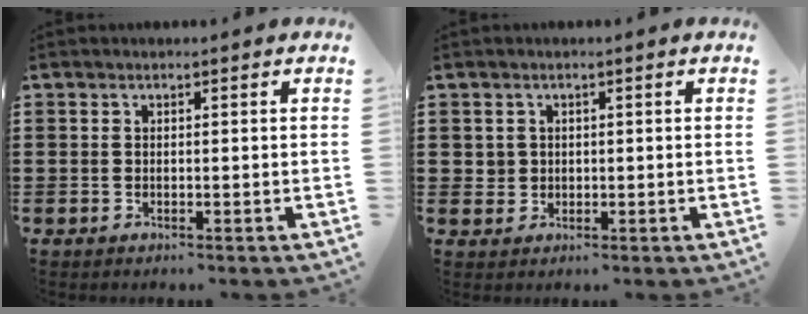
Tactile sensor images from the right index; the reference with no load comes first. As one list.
[{"total": 1.6, "force": [0.3, 1.6, 0.2], "torque": [-0.010, 0.010, 0.003]}]